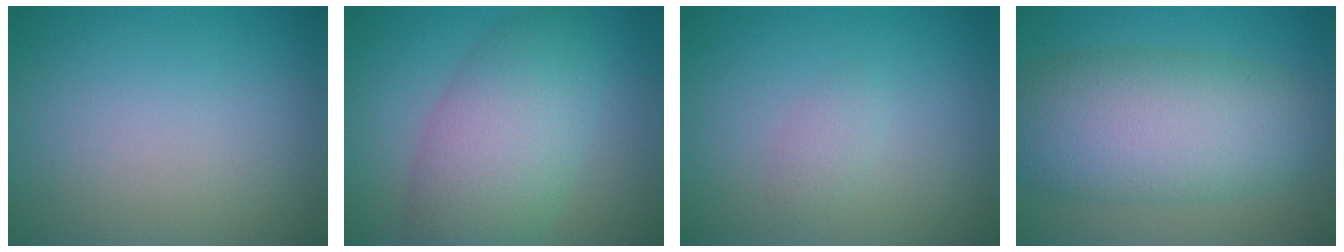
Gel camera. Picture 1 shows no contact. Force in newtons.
{"total": 7.5, "press": 7.5, "slide": 0.3}
{"total": 1.1, "press": 1.1, "slide": 0.1}
{"total": 9.5, "press": 9.5, "slide": 0.3}